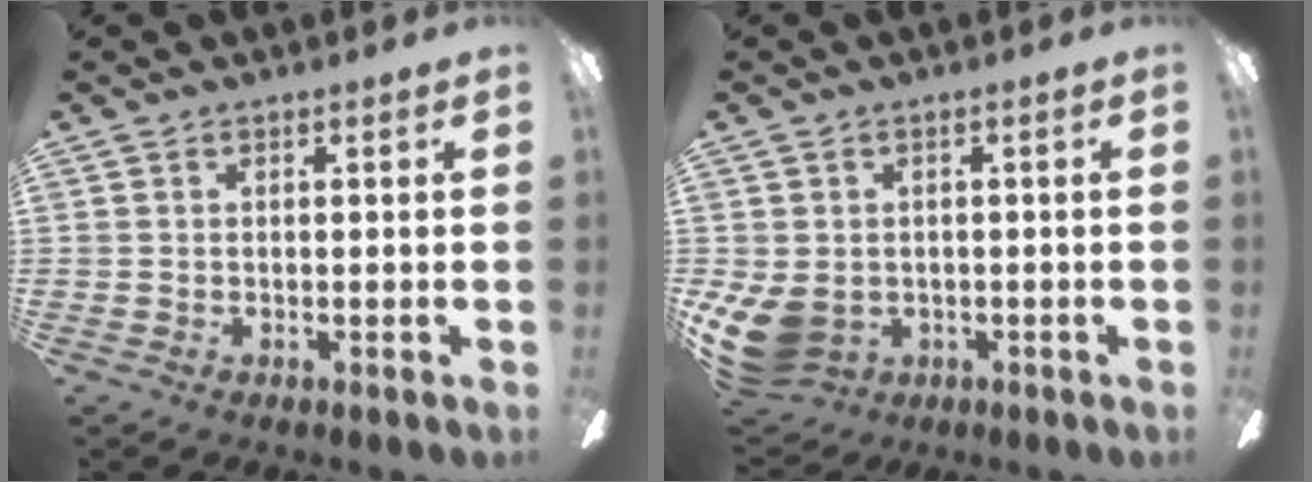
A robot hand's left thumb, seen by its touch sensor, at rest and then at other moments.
{"total": 7.9, "force": [-1.7, 6.3, 4.5], "torque": [-0.114, -0.001, -0.031]}